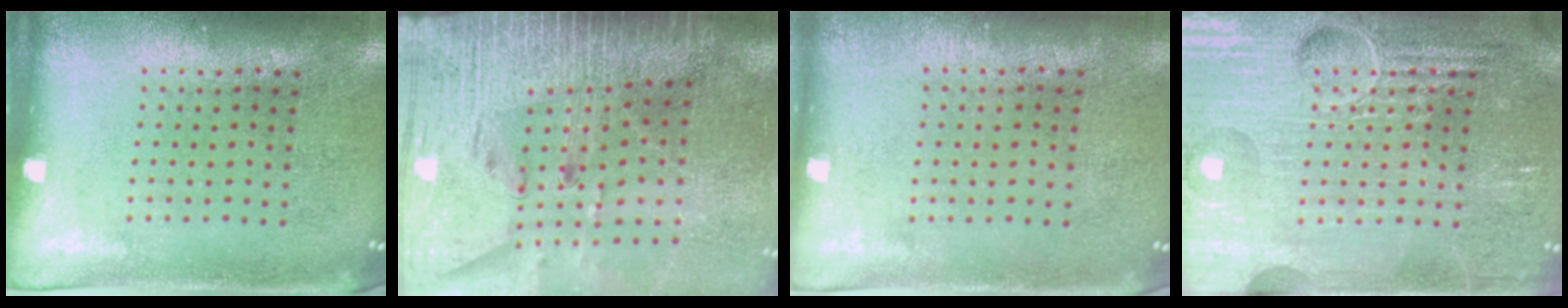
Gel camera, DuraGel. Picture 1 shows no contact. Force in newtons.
{"total": 3.6, "press": 3.0, "slide": 2.0}
{"total": 0.0}
{"total": 7.1, "press": 7.0, "slide": 0.9}